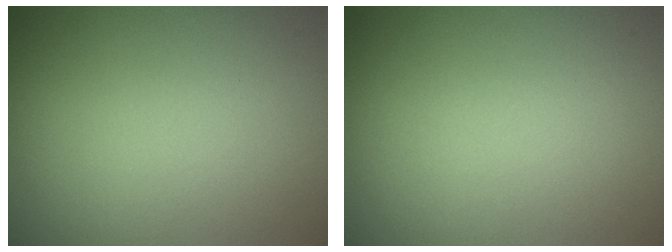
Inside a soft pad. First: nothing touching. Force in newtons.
{"total": 0.0}